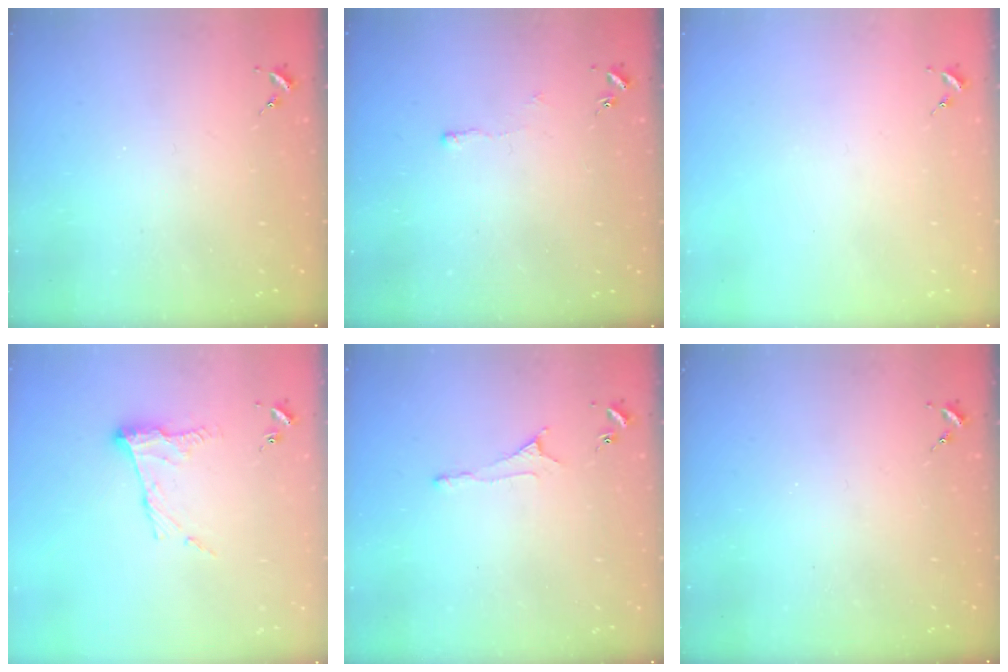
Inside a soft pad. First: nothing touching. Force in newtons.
{"total": 2.8, "press": 2.8, "slide": 0.6}
{"total": 0.0}
{"total": 9.6, "press": 9.6, "slide": 0.8}
{"total": 3.8, "press": 3.8, "slide": 0.6}
{"total": 0.0}